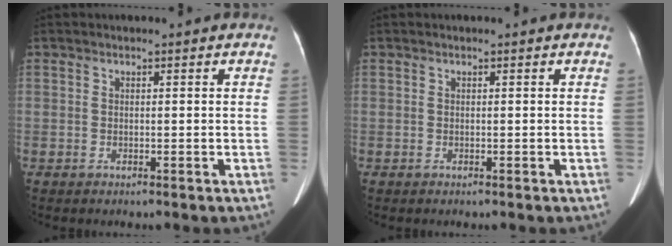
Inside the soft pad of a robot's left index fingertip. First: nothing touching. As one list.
[{"total": 0.0}]